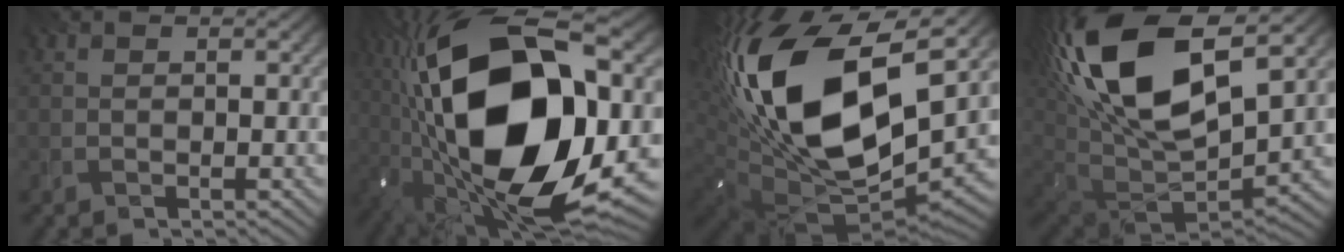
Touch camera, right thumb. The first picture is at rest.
{"total": 22.9, "force": [1.1, 11.4, 19.8], "torque": [-0.425, -0.006, 0.017]}
{"total": 20.9, "force": [4.6, 11.5, 16.8], "torque": [-0.390, -0.024, 0.095]}
{"total": 20.8, "force": [8.4, 10.0, 16.2], "torque": [-0.369, 0.030, 0.148]}